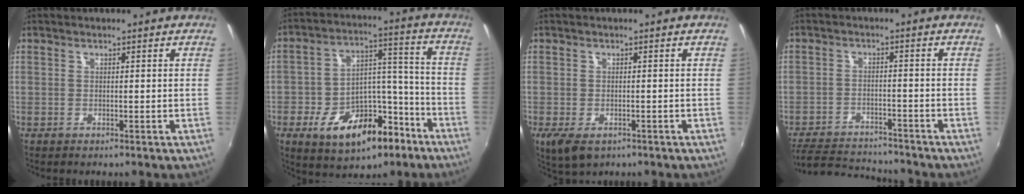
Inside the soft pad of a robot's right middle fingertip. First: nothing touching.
{"total": 16.2, "force": [-9.1, 9.2, 9.7], "torque": [-0.179, 0.034, -0.125]}
{"total": 5.6, "force": [-3.0, 3.0, 3.7], "torque": [-0.076, -0.024, -0.047]}
{"total": 11.2, "force": [-10.4, 2.9, 3.1], "torque": [-0.087, 0.005, -0.163]}